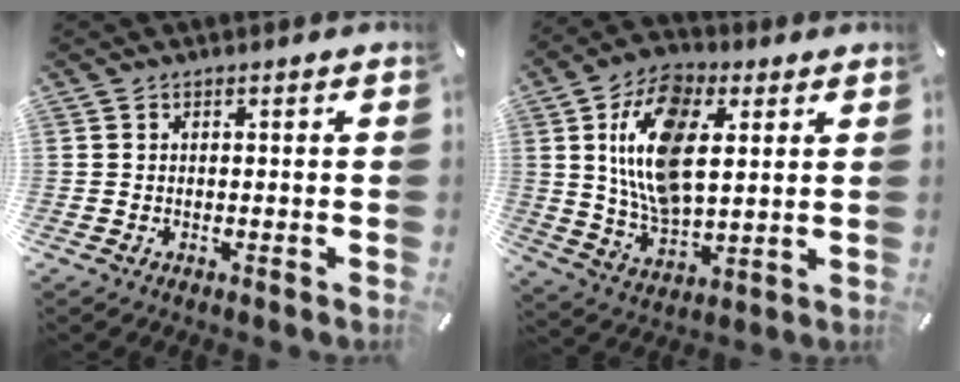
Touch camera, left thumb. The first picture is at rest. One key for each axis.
{"total": 17.1, "fx": 4.6, "fy": 10.1, "fz": 13.0, "tx": -0.280, "ty": -0.003, "tz": 0.079}